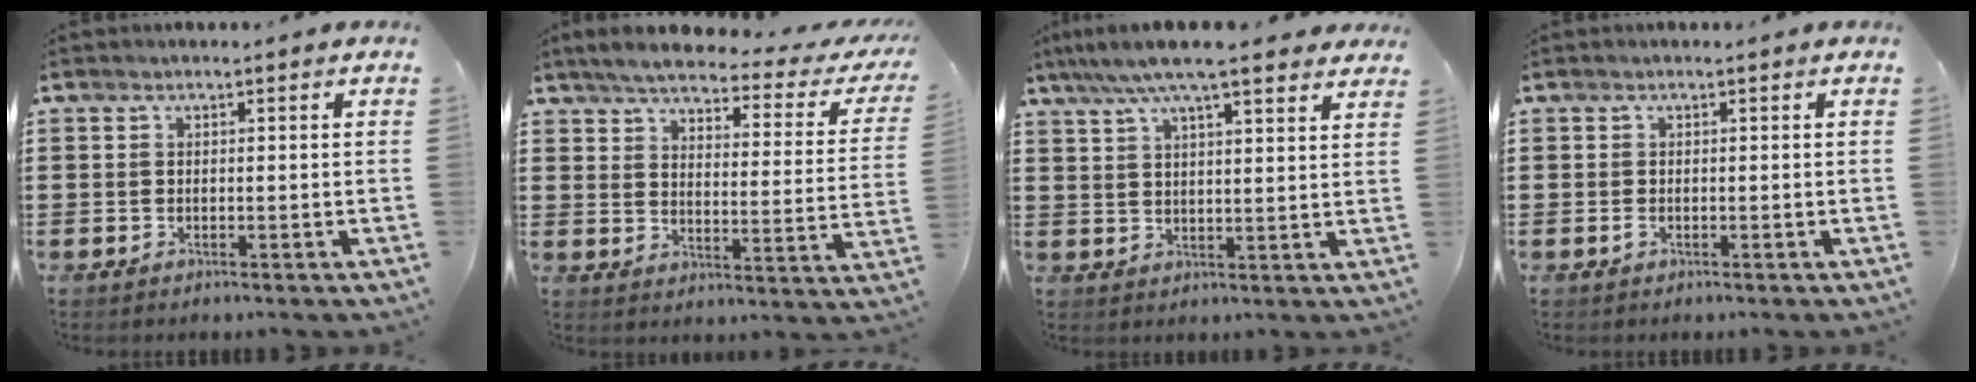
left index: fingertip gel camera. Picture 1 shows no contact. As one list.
[{"total": 4.3, "force": [3.9, 0.4, 1.9], "torque": [-0.059, -0.022, 0.061]}, {"total": 7.9, "force": [6.4, 1.0, 4.6], "torque": [-0.105, -0.012, 0.113]}, {"total": 0.8, "force": [-0.3, 0.3, 0.7], "torque": [-0.022, -0.006, -0.006]}]